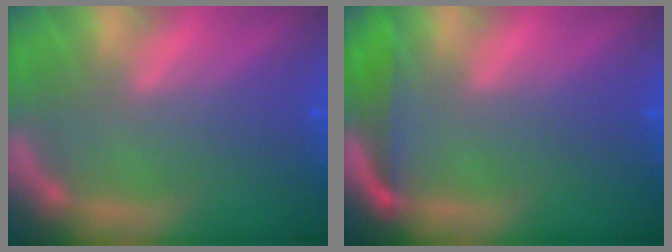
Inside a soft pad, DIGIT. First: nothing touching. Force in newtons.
{"total": 3.0}